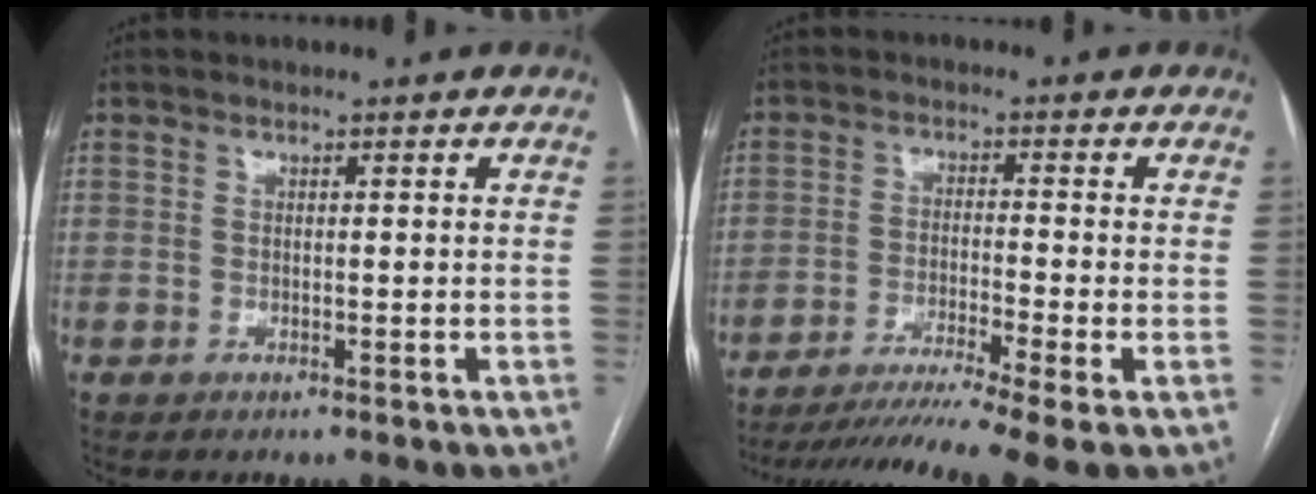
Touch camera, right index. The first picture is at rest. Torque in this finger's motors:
{"motor_torque": [0.96, -0.80, 0.27, 0.11]}